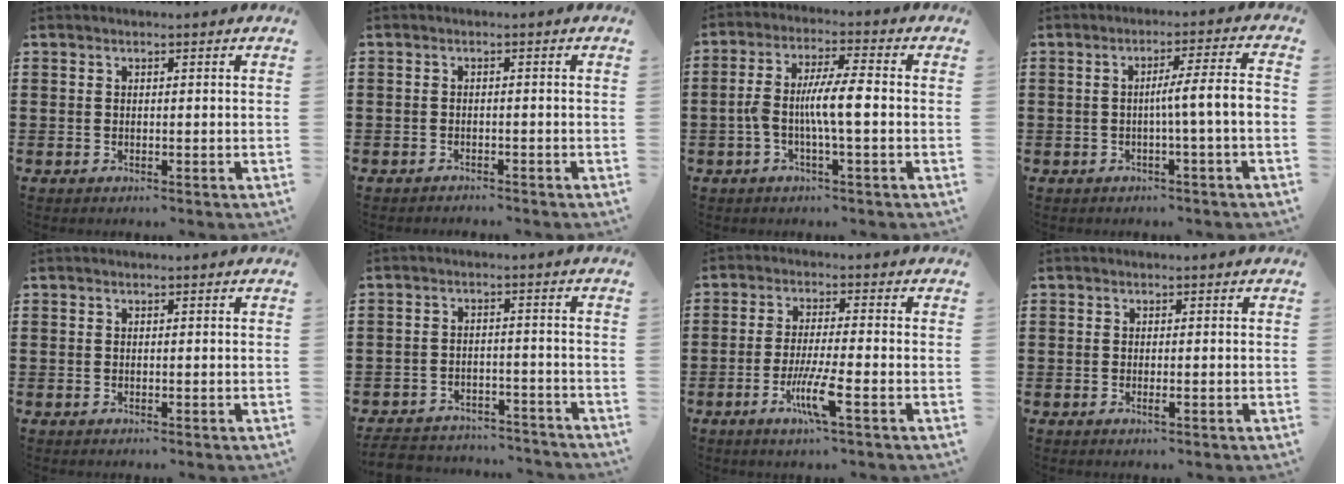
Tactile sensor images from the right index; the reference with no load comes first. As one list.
[{"total": 1.1, "force": [-1.1, 0.1, 0.0], "torque": [-0.003, 0.002, -0.025]}, {"total": 7.3, "force": [-1.3, 1.3, 7.1], "torque": [-0.145, -0.003, -0.031]}, {"total": 5.3, "force": [-0.8, -0.5, 5.2], "torque": [-0.096, -0.004, -0.021]}, {"total": 0.0}, {"total": 4.3, "force": [-4.3, 0.6, 0.6], "torque": [-0.020, 0.002, -0.089]}, {"total": 6.8, "force": [-3.0, 0.5, 6.1], "torque": [-0.118, -0.012, -0.056]}, {"total": 0.9, "force": [-0.4, 0.1, 0.8], "torque": [-0.023, -0.007, -0.008]}]